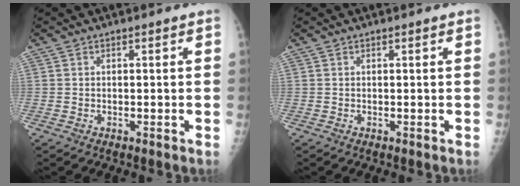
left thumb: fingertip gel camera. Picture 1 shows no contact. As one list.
[{"total": 0.0}]